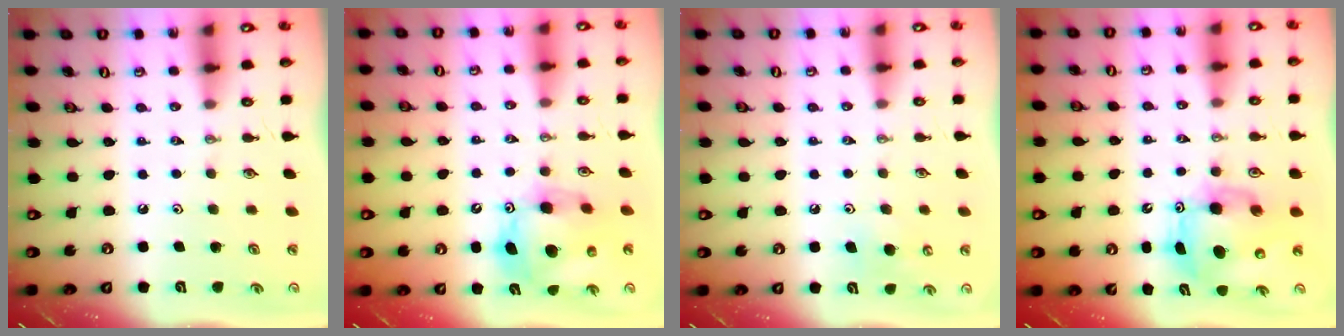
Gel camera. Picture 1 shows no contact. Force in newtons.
{"total": 13.1, "press": 13.1, "slide": 0.8}
{"total": 8.8, "press": 8.6, "slide": 1.5}
{"total": 9.0, "press": 8.9, "slide": 1.5}